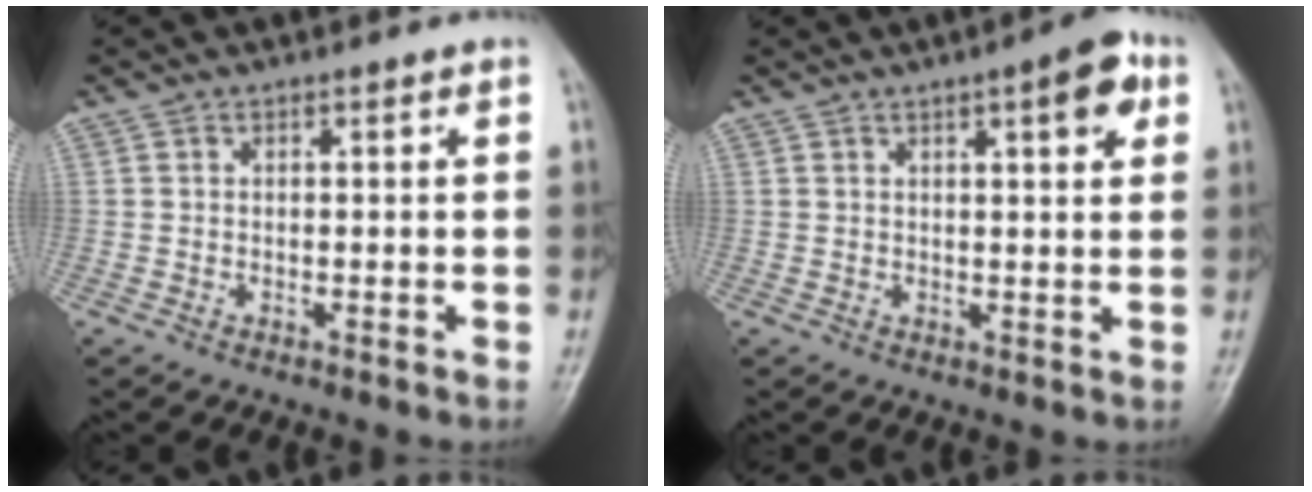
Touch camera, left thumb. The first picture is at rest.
{"total": 6.3, "force": [2.9, 1.8, 5.3], "torque": [-0.056, -0.005, 0.033]}